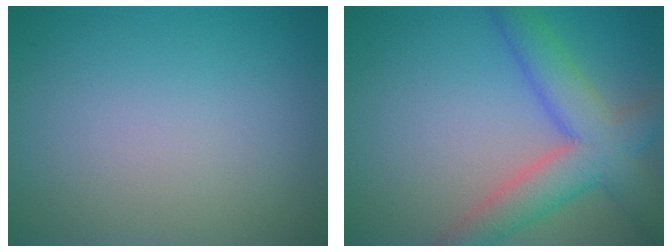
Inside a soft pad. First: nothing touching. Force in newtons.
{"total": 6.7, "press": 6.7, "slide": 0.3}